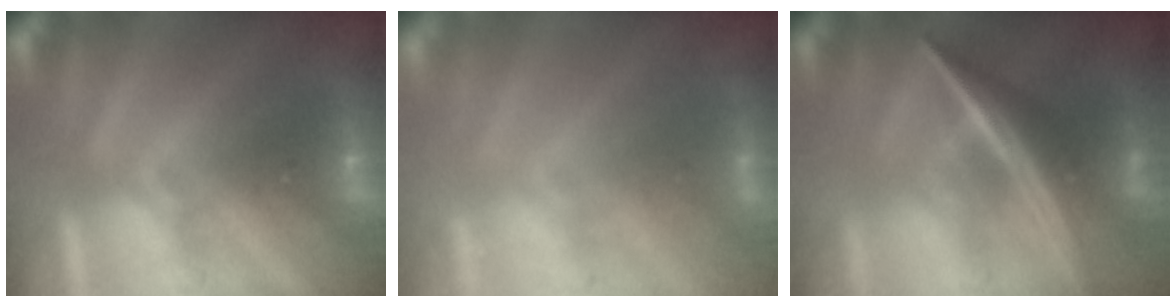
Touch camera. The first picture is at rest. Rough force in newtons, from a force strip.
{"total": 2.4}
{"total": 2.7}